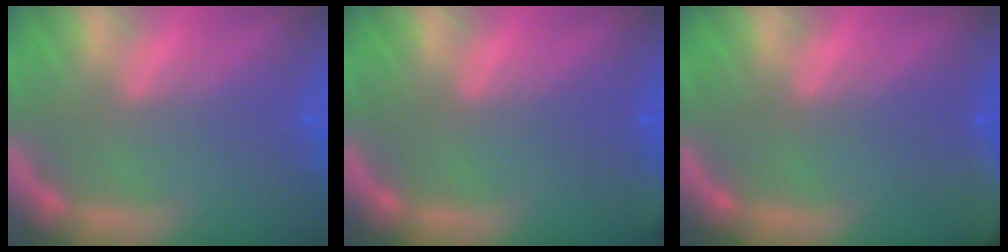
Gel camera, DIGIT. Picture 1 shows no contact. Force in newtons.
{"total": 1.4}
{"total": 6.4}